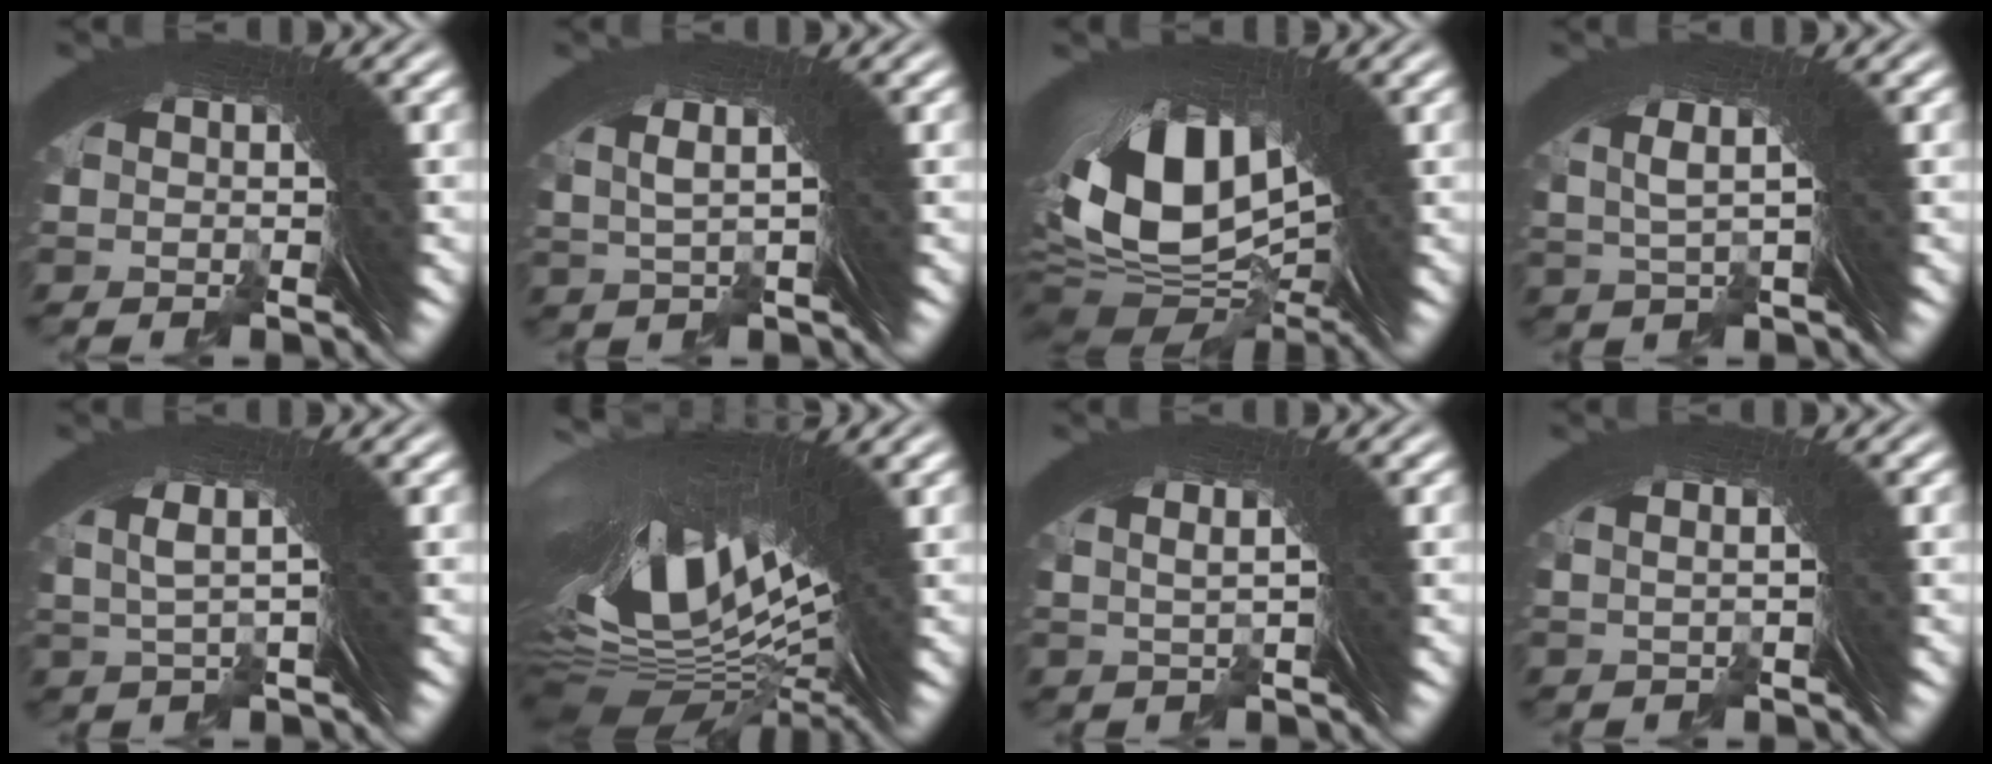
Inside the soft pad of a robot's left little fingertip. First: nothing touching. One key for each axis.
{"total": 4.1, "fx": 1.9, "fy": 0.8, "fz": 3.5, "tx": -0.059, "ty": 0.011, "tz": 0.030}
{"total": 13.6, "fx": 0.0, "fy": 8.8, "fz": 10.4, "tx": -0.208, "ty": -0.045, "tz": 0.024}
{"total": 5.3, "fx": 2.6, "fy": 1.5, "fz": 4.4, "tx": -0.072, "ty": 0.018, "tz": 0.034}
{"total": 5.4, "fx": 2.6, "fy": 1.6, "fz": 4.5, "tx": -0.073, "ty": 0.021, "tz": 0.033}
{"total": 21.6, "fx": 0.7, "fy": 11.0, "fz": 18.6, "tx": -0.316, "ty": -0.036, "tz": 0.036}
{"total": 3.7, "fx": 1.9, "fy": 0.3, "fz": 3.1, "tx": -0.038, "ty": 0.012, "tz": 0.030}
{"total": 2.0, "fx": 1.0, "fy": -0.7, "fz": 1.5, "tx": -0.010, "ty": 0.011, "tz": 0.017}